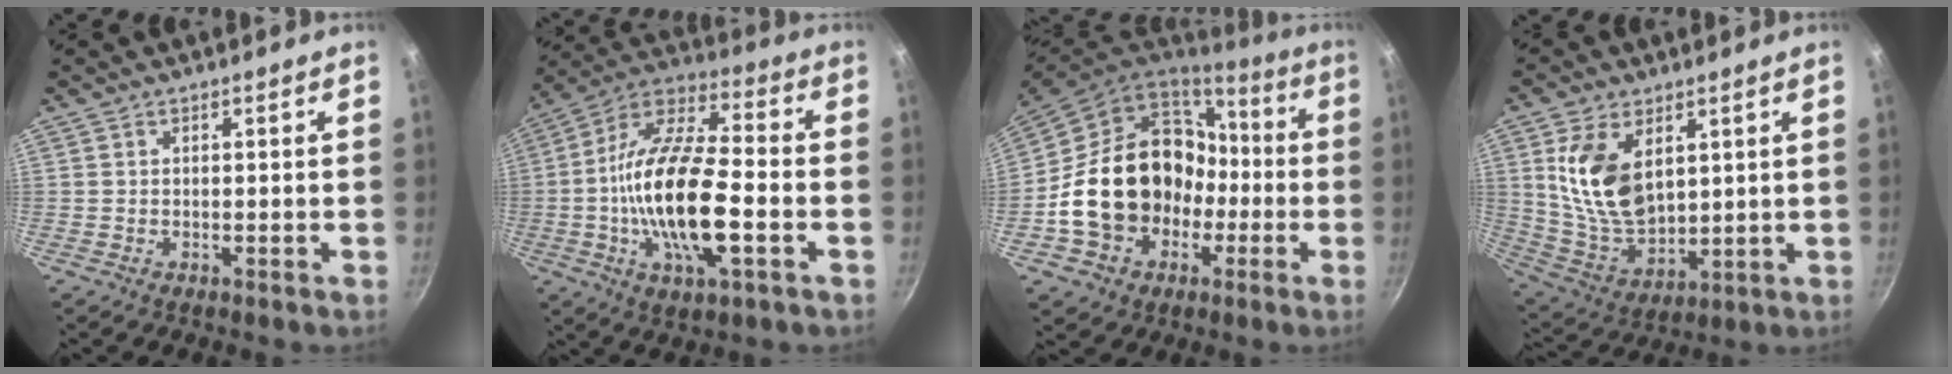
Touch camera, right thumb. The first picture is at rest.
{"total": 21.2, "force": [-3.9, 8.2, 19.2], "torque": [-0.356, 0.024, -0.088]}
{"total": 22.7, "force": [-2.8, 18.3, 13.2], "torque": [-0.217, 0.062, -0.024]}
{"total": 14.2, "force": [4.3, 8.6, 10.4], "torque": [-0.175, -0.036, 0.097]}